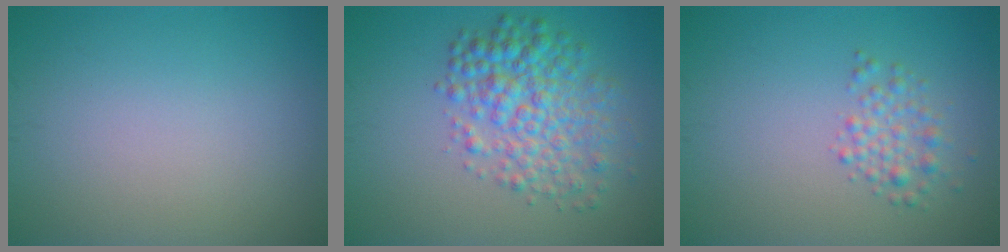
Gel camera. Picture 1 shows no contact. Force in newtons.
{"total": 5.5, "press": 5.5, "slide": 0.1}
{"total": 2.2, "press": 2.2, "slide": 0.1}